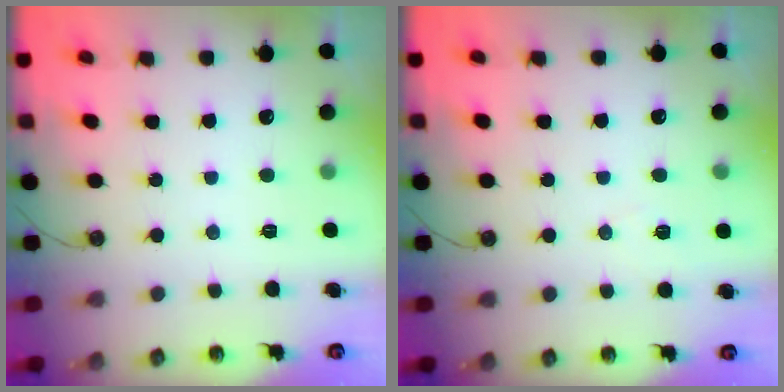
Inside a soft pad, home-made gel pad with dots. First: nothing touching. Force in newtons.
{"total": 5.8, "press": 5.1, "slide": 2.7}